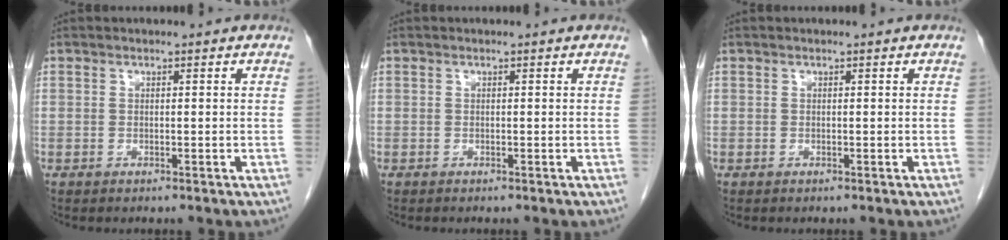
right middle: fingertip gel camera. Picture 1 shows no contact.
{"total": 0.0}
{"total": 0.0}